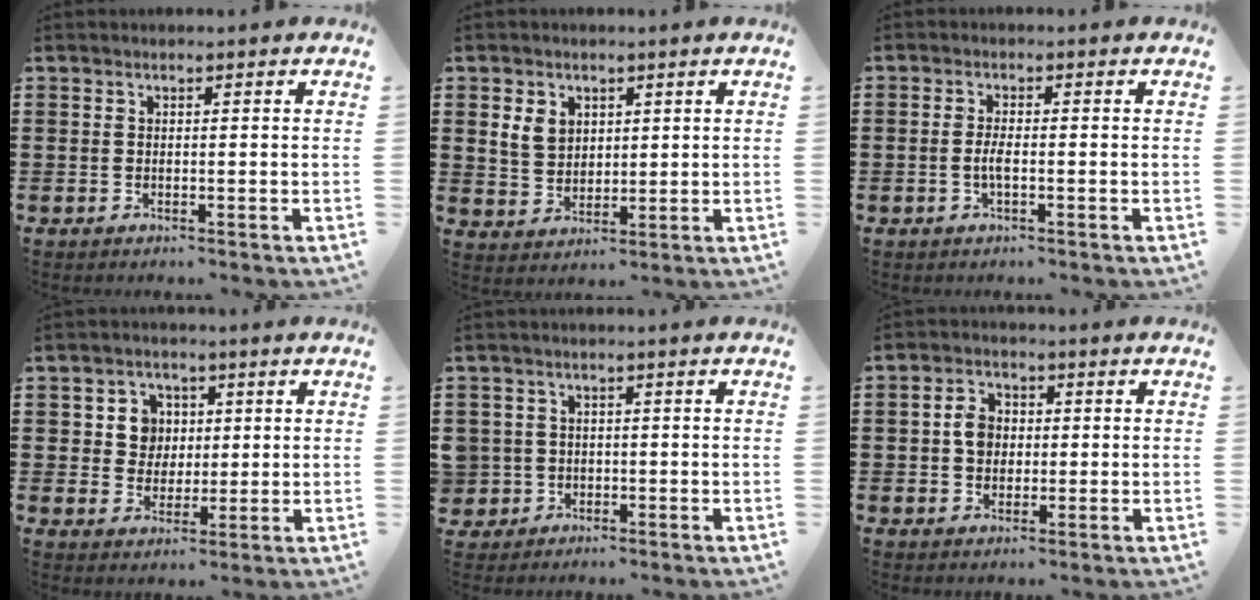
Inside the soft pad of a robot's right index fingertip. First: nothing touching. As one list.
[{"total": 4.6, "force": [1.8, 3.7, 2.0], "torque": [-0.053, 0.014, 0.033]}, {"total": 2.4, "force": [-0.6, 0.4, 2.2], "torque": [-0.049, -0.004, -0.012]}, {"total": 5.4, "force": [1.2, 5.0, 1.7], "torque": [-0.049, 0.014, 0.018]}, {"total": 3.0, "force": [-0.4, 3.0, 0.1], "torque": [-0.026, 0.006, -0.015]}, {"total": 4.4, "force": [0.1, 3.5, 2.7], "torque": [-0.061, 0.014, 0.000]}]